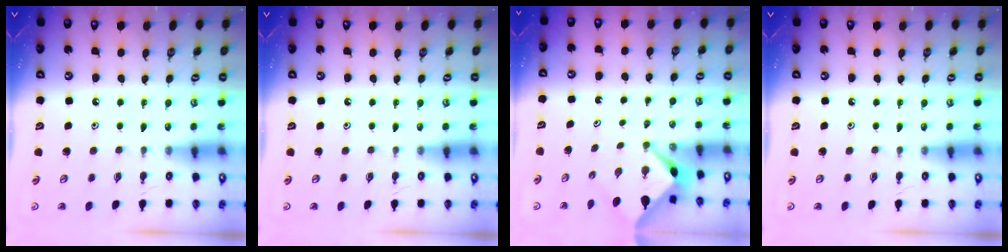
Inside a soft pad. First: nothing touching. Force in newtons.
{"total": 0.0}
{"total": 2.6, "press": 2.6, "slide": 0.3}
{"total": 0.0}